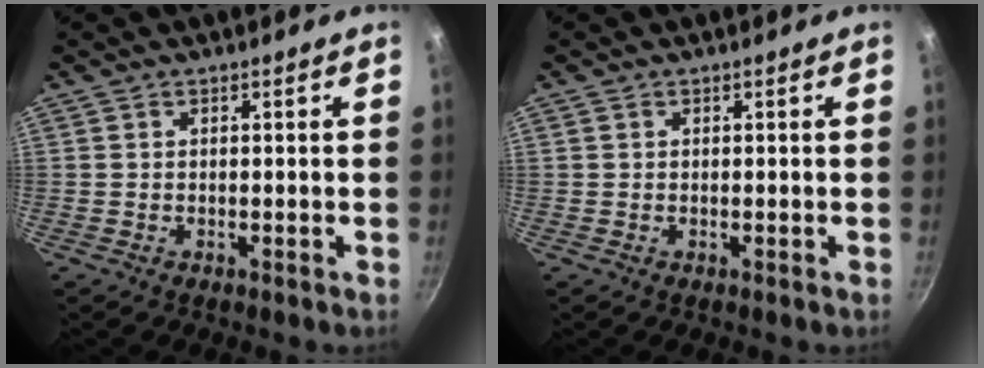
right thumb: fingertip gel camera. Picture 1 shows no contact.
{"total": 0.0}